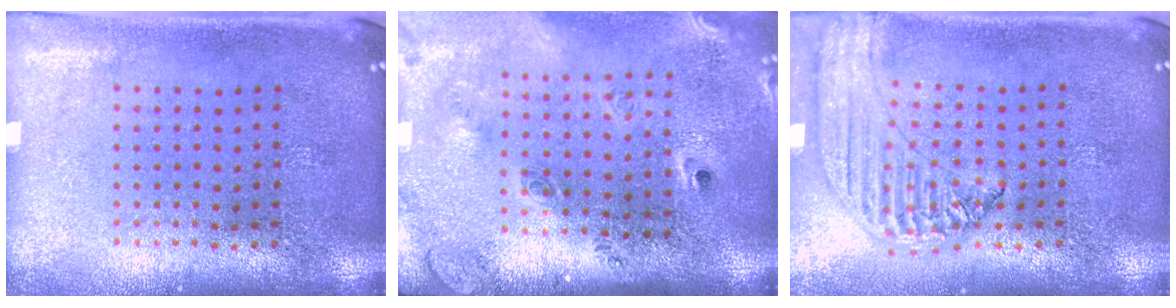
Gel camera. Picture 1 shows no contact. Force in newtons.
{"total": 2.6, "press": 1.9, "slide": 1.8}
{"total": 1.3, "press": 1.3, "slide": 0.1}